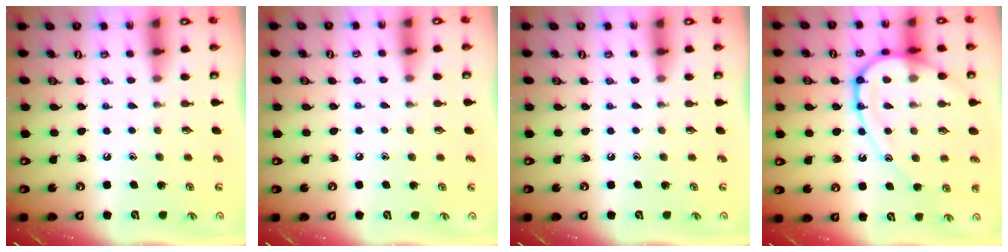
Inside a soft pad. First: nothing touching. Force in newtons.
{"total": 2.3, "press": 2.3, "slide": 0.3}
{"total": 0.0}
{"total": 16.2, "press": 16.2, "slide": 1.4}